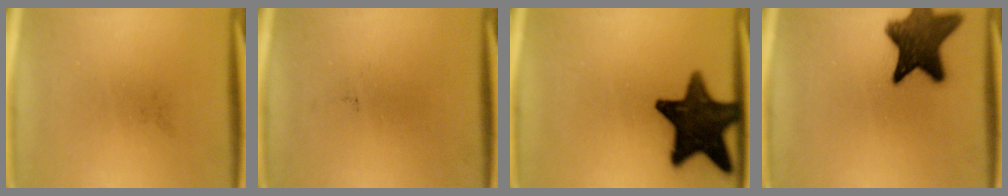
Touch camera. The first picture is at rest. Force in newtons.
{"total": 0.0}
{"total": 15.8}
{"total": 12.2}